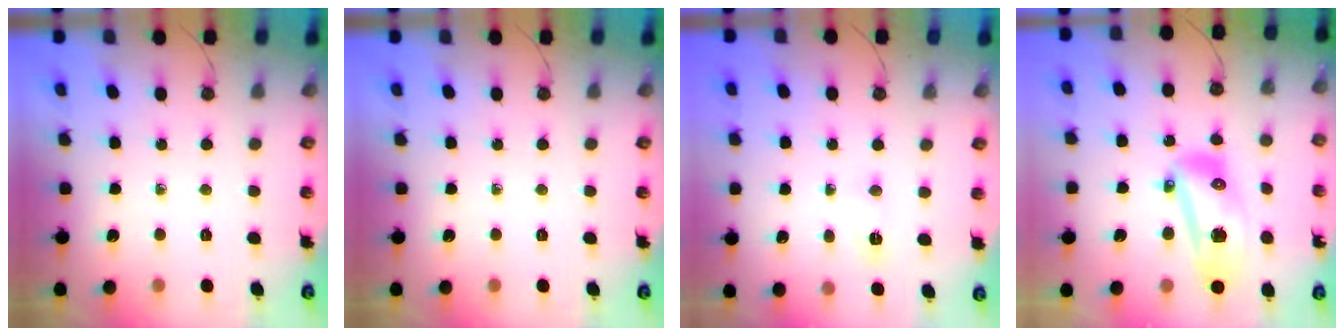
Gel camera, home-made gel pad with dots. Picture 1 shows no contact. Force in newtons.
{"total": 0.0}
{"total": 2.9, "press": 2.8, "slide": 0.5}
{"total": 14.6, "press": 14.5, "slide": 1.7}